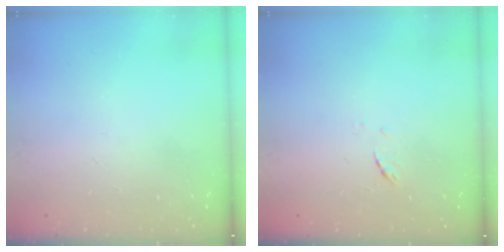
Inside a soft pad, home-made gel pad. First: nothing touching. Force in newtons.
{"total": 4.8, "press": 4.6, "slide": 1.3}